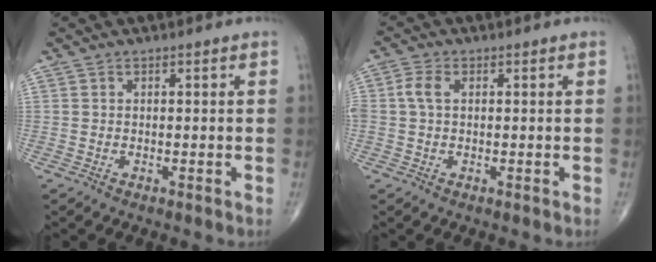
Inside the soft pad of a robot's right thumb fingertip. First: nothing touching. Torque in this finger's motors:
{"motor_torque": [0.87, 0.85, 1.58, 0.22, 0.55]}